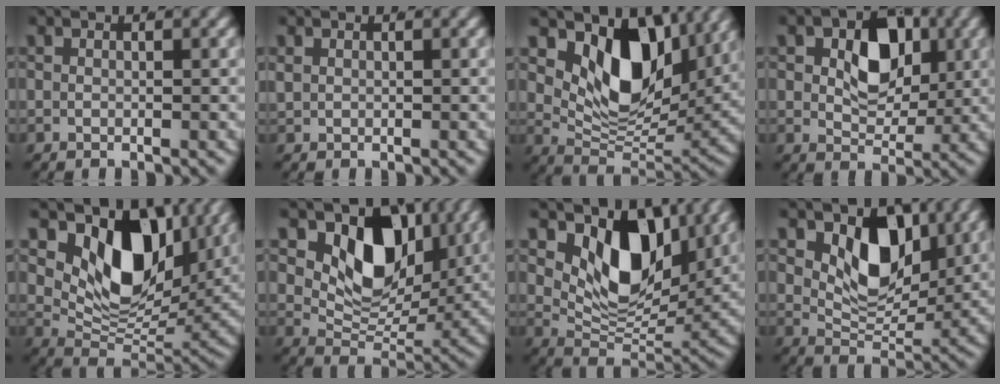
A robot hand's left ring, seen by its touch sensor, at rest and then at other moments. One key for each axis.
{"total": 0.6, "fx": 0.4, "fy": 0.3, "fz": 0.3, "tx": -0.011, "ty": -0.003, "tz": 0.016}
{"total": 11.3, "fx": 4.0, "fy": 6.9, "fz": 8.0, "tx": -0.141, "ty": -0.013, "tz": 0.069}
{"total": 6.3, "fx": 1.6, "fy": 4.5, "fz": 4.0, "tx": -0.072, "ty": -0.025, "tz": 0.043}
{"total": 13.2, "fx": 4.4, "fy": 8.4, "fz": 9.2, "tx": -0.153, "ty": -0.011, "tz": 0.070}
{"total": 10.1, "fx": 3.3, "fy": 7.1, "fz": 6.5, "tx": -0.115, "ty": -0.019, "tz": 0.060}
{"total": 10.0, "fx": 3.6, "fy": 6.1, "fz": 7.1, "tx": -0.126, "ty": -0.015, "tz": 0.065}
{"total": 6.2, "fx": 2.4, "fy": 3.9, "fz": 4.1, "tx": -0.068, "ty": -0.023, "tz": 0.050}